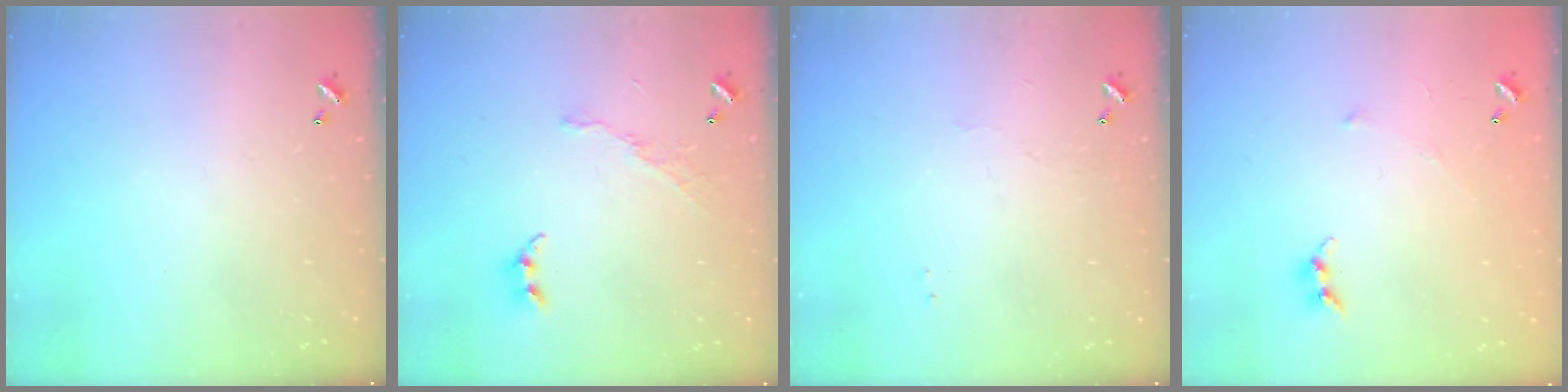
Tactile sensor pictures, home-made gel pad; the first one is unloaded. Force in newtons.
{"total": 7.1, "press": 7.1, "slide": 0.6}
{"total": 1.2, "press": 1.1, "slide": 0.3}
{"total": 6.2, "press": 6.2, "slide": 0.4}